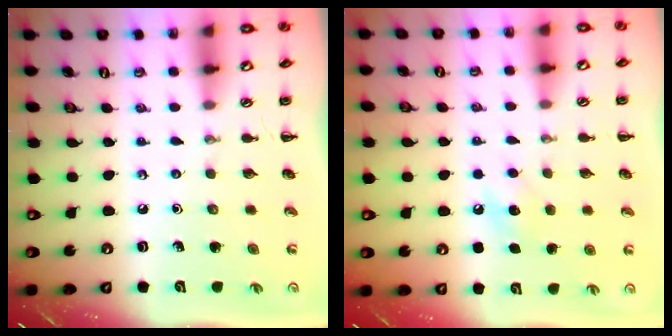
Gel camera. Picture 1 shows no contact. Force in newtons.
{"total": 8.1, "press": 7.9, "slide": 1.8}